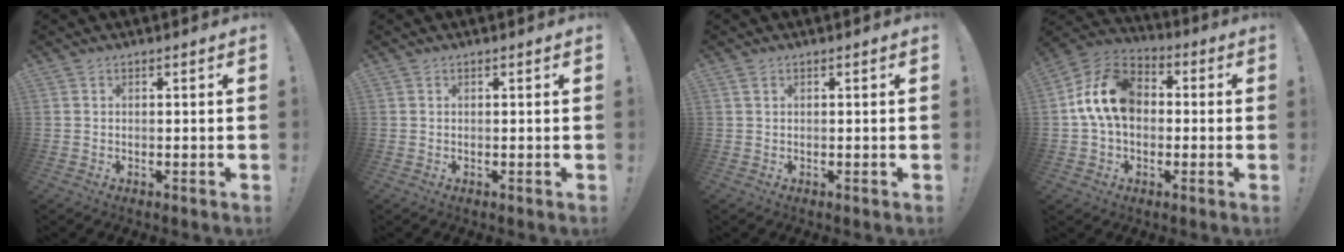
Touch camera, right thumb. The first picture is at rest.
{"total": 0.0}
{"total": 1.1, "force": [0.6, 0.4, 0.8], "torque": [-0.008, -0.002, 0.009]}
{"total": 15.2, "force": [1.7, 11.1, 10.2], "torque": [-0.180, 0.019, 0.037]}